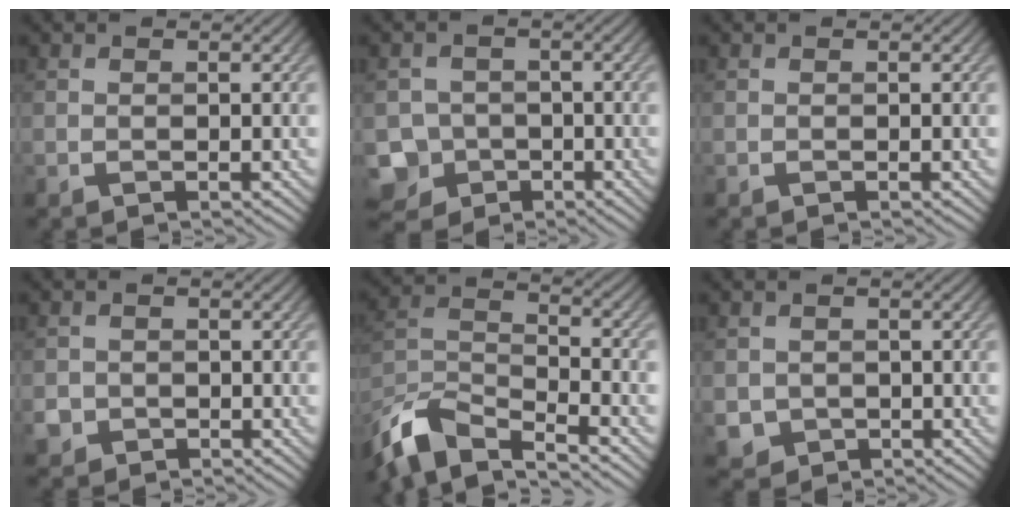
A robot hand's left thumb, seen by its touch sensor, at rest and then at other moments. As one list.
[{"total": 7.2, "force": [-3.6, 6.0, 1.6], "torque": [-0.043, -0.023, -0.077]}, {"total": 0.0}, {"total": 2.2, "force": [-1.1, 1.9, 0.4], "torque": [-0.010, -0.007, -0.026]}, {"total": 10.3, "force": [-8.3, 3.0, 5.3], "torque": [-0.119, -0.005, -0.174]}, {"total": 2.6, "force": [-0.6, 2.5, 0.6], "torque": [-0.023, -0.017, -0.012]}]